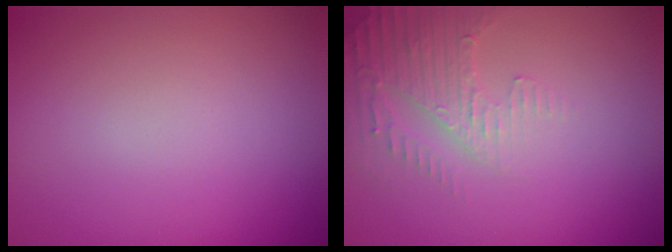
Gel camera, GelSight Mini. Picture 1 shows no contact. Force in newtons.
{"total": 3.0, "press": 2.9, "slide": 0.8}